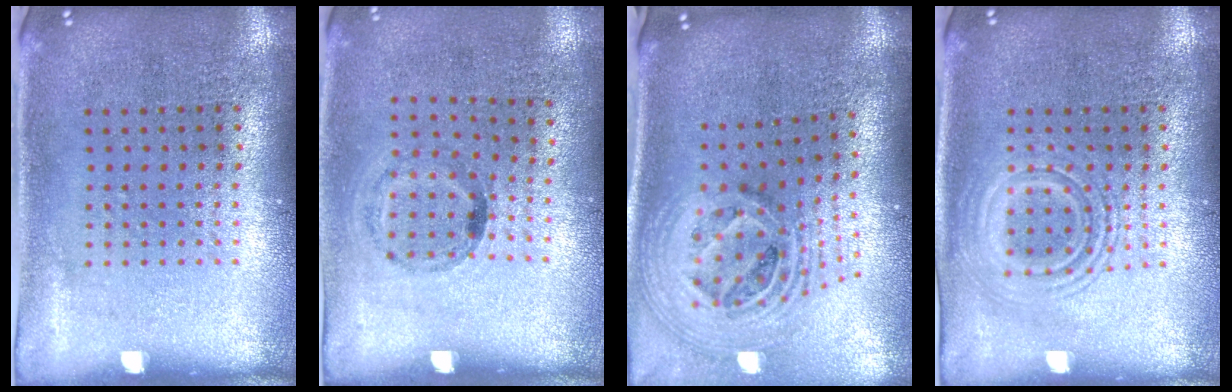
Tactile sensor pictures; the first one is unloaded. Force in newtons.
{"total": 1.1, "press": 0.6, "slide": 0.9}
{"total": 2.7, "press": 1.9, "slide": 1.9}
{"total": 1.9, "press": 1.9, "slide": 0.3}